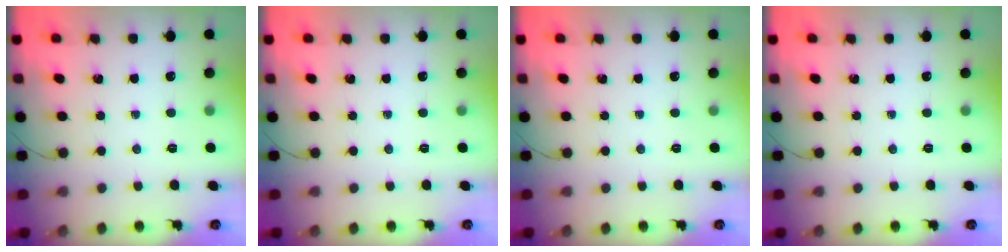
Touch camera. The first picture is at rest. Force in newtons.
{"total": 0.0}
{"total": 0.0}
{"total": 0.0}